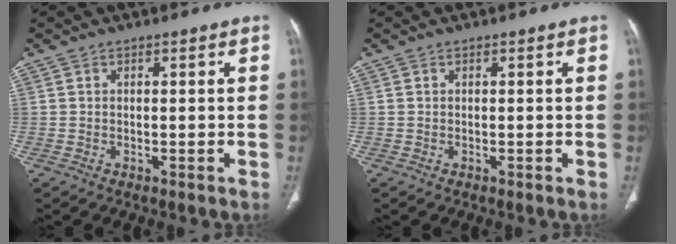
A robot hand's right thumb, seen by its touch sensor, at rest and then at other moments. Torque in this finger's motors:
{"motor_torque": [0.03, 0.03, -0.02, -0.01, 0.00]}